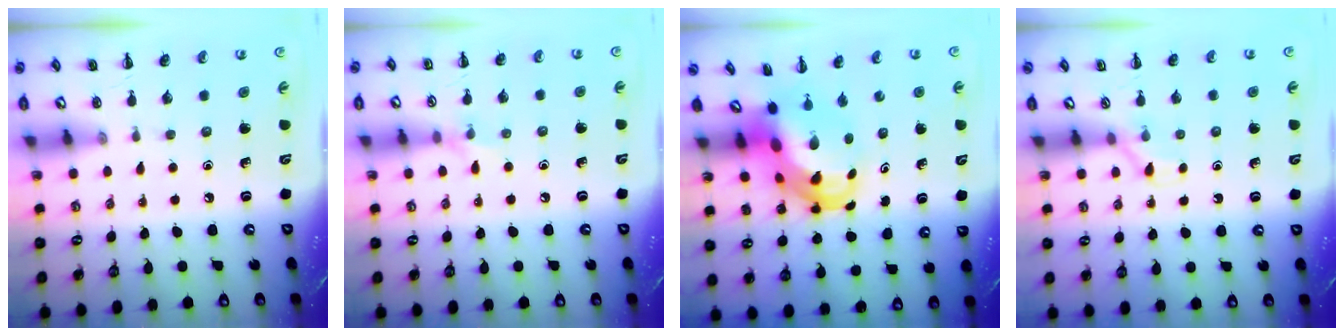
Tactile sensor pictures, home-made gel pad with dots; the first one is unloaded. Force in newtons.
{"total": 5.6, "press": 5.3, "slide": 1.8}
{"total": 7.2, "press": 6.9, "slide": 1.9}
{"total": 3.8, "press": 3.6, "slide": 1.3}